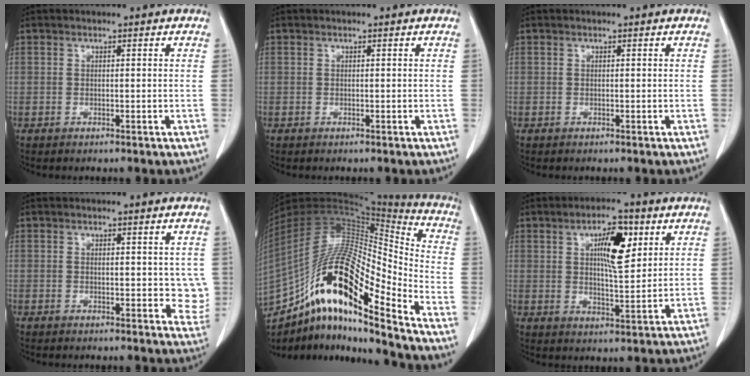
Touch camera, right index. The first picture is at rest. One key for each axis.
{"total": 0.0}
{"total": 0.0}
{"total": 4.4, "fx": 0.7, "fy": 2.2, "fz": 3.7, "tx": -0.027, "ty": -0.009, "tz": 0.006}
{"total": 24.2, "fx": -14.6, "fy": 4.5, "fz": 18.8, "tx": -0.360, "ty": 0.004, "tz": -0.260}
{"total": 8.3, "fx": 3.1, "fy": 2.4, "fz": 7.3, "tx": -0.122, "ty": 0.005, "tz": 0.052}